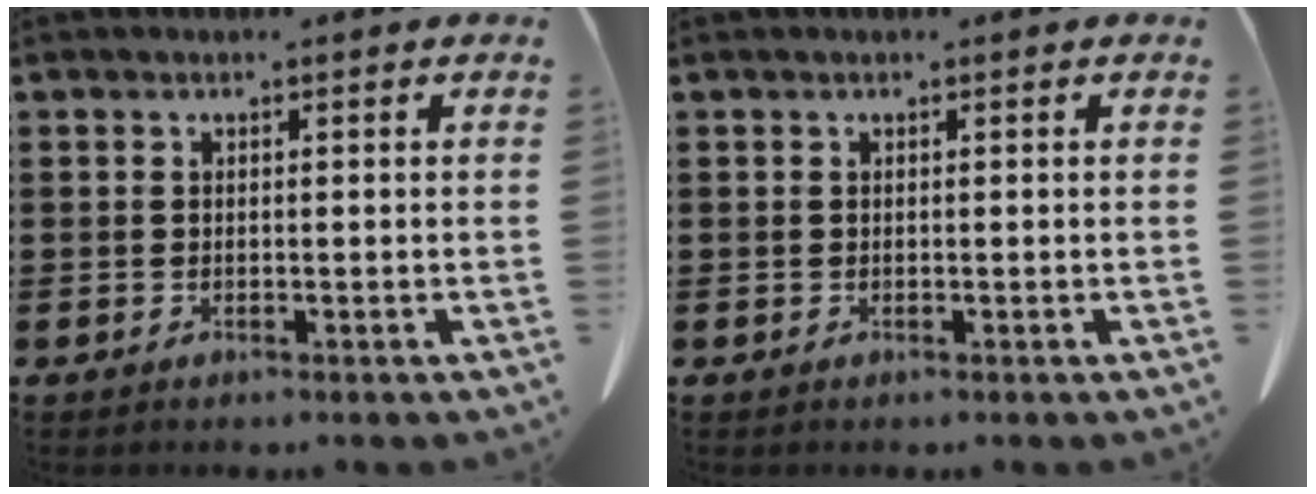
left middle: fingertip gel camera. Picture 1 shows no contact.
{"total": 0.0}